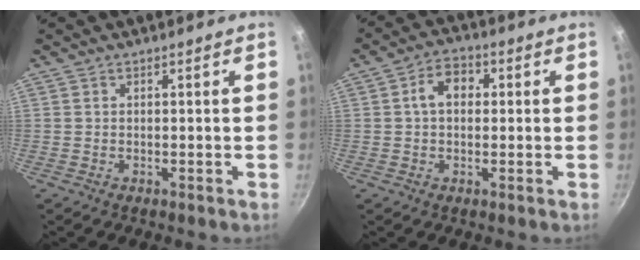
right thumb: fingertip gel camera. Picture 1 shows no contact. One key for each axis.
{"total": 6.0, "fx": 0.8, "fy": 4.4, "fz": 4.1, "tx": -0.044, "ty": 0.015, "tz": 0.003}